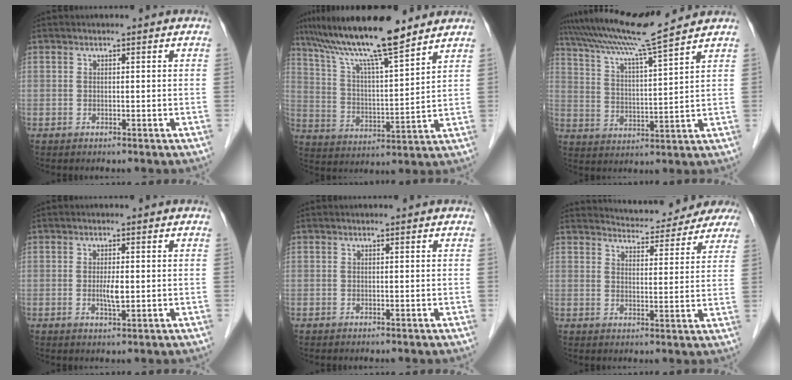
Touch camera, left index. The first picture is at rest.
{"total": 15.2, "force": [12.3, 0.9, 8.9], "torque": [-0.158, 0.011, 0.219]}
{"total": 12.4, "force": [10.9, -2.0, 5.5], "torque": [-0.103, 0.008, 0.186]}
{"total": 2.6, "force": [-0.1, 0.5, 2.5], "torque": [-0.050, -0.003, -0.001]}
{"total": 0.0}
{"total": 13.2, "force": [12.6, 3.0, 2.4], "torque": [-0.015, 0.000, 0.142]}